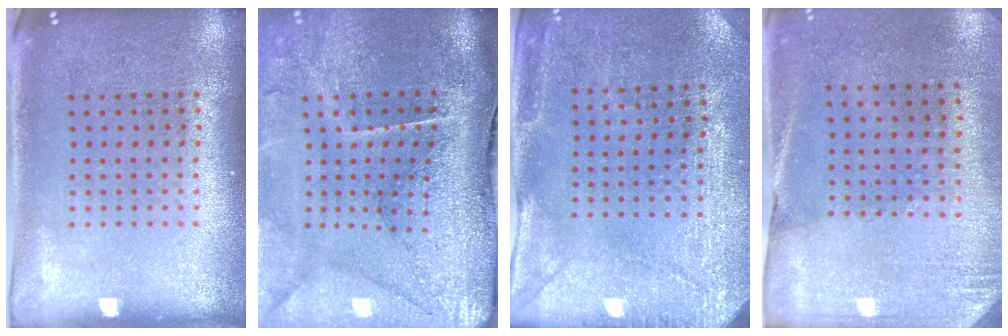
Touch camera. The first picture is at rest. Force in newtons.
{"total": 4.8, "press": 3.8, "slide": 3.0}
{"total": 2.8, "press": 2.7, "slide": 0.9}
{"total": 2.6, "press": 2.3, "slide": 1.1}